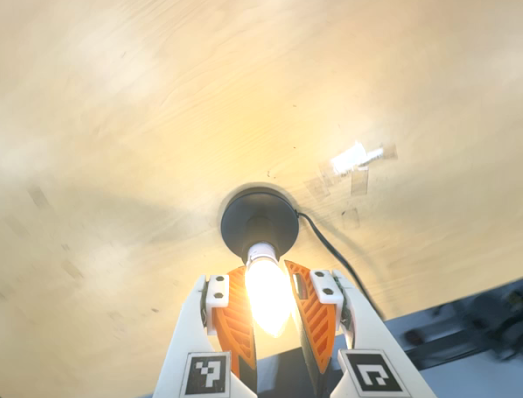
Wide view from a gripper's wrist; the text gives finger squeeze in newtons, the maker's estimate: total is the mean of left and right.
{"total": 14.1, "left": 13.2, "right": 15.1}